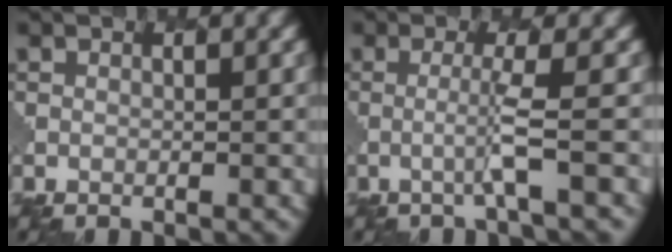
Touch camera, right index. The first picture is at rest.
{"total": 2.1, "force": [-0.5, -0.1, 2.0], "torque": [-0.038, 0.000, -0.019]}